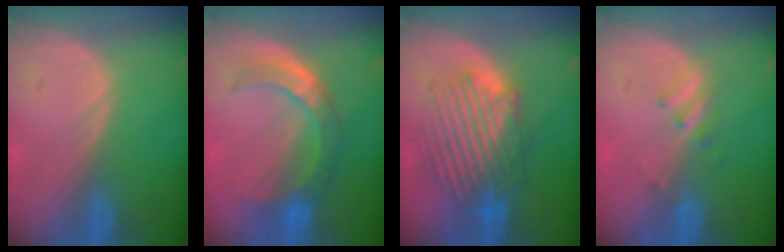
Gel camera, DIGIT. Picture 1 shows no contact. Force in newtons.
{"total": 6.9, "press": 6.7, "slide": 1.4}
{"total": 8.9, "press": 8.5, "slide": 2.7}
{"total": 2.5, "press": 2.2, "slide": 1.2}